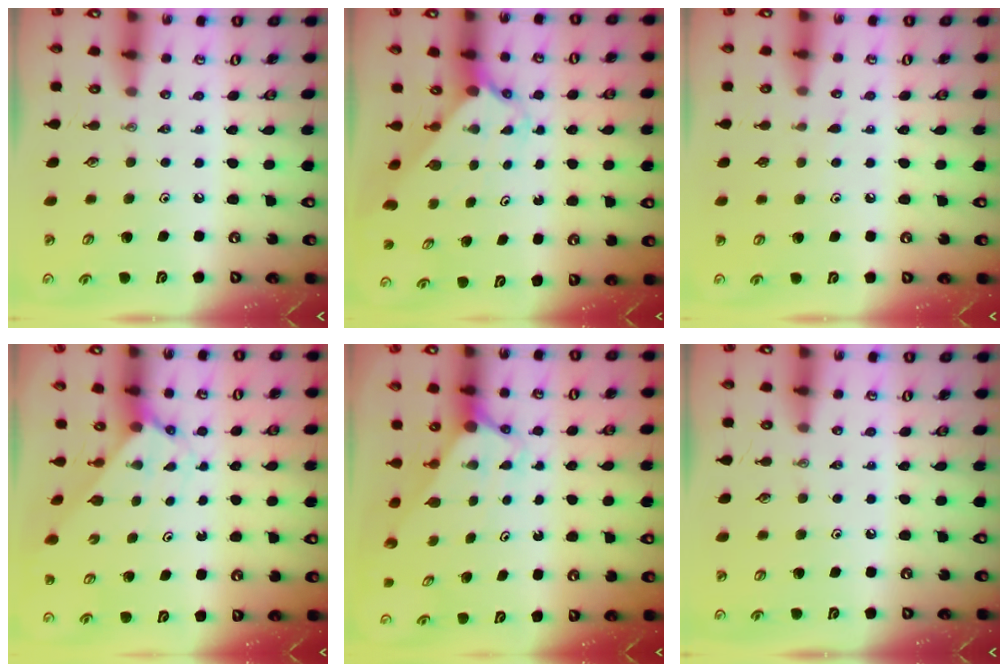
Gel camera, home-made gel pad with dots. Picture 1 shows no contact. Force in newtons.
{"total": 2.4, "press": 2.4, "slide": 0.2}
{"total": 3.9, "press": 3.9, "slide": 0.4}
{"total": 2.6, "press": 2.6, "slide": 0.2}
{"total": 2.9, "press": 2.9, "slide": 0.0}
{"total": 0.0}